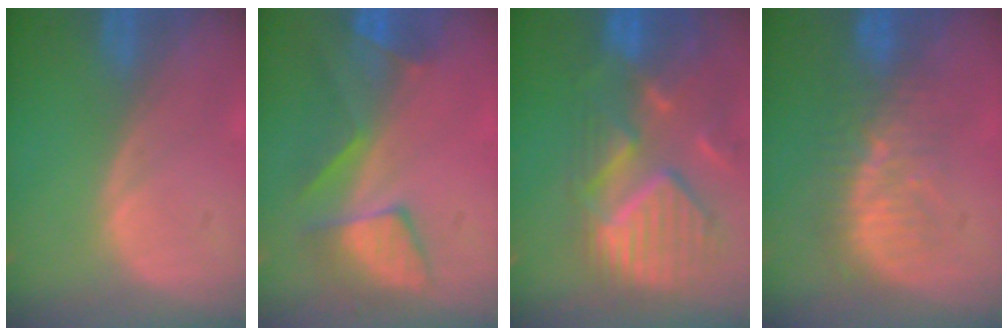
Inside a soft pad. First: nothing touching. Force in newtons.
{"total": 7.5, "press": 7.3, "slide": 1.5}
{"total": 12.3, "press": 10.6, "slide": 6.2}
{"total": 8.1, "press": 7.6, "slide": 2.6}